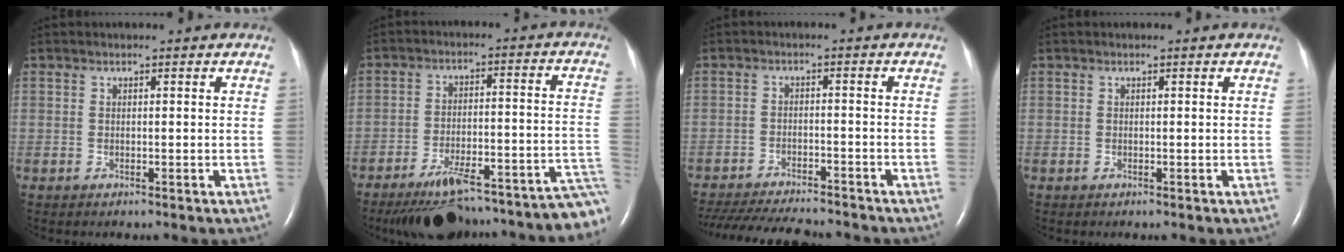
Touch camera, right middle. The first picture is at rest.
{"total": 23.2, "force": [-20.3, 2.8, 10.8], "torque": [-0.067, 0.021, -0.276]}
{"total": 16.5, "force": [-14.8, 3.0, 6.7], "torque": [-0.152, -0.028, -0.214]}
{"total": 0.0}